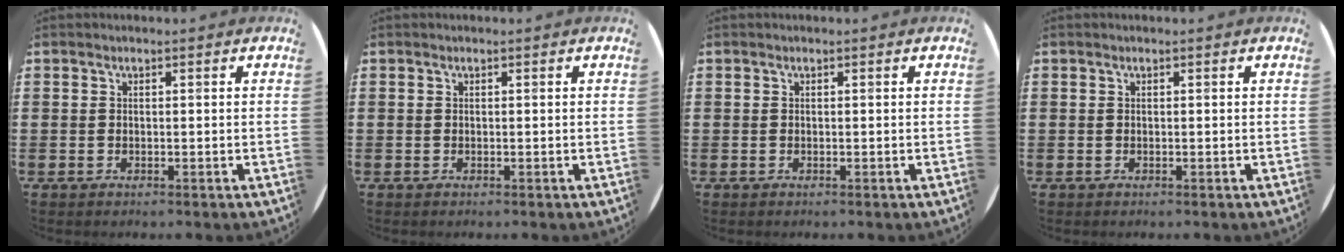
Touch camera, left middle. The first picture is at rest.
{"total": 0.0}
{"total": 0.0}
{"total": 0.0}